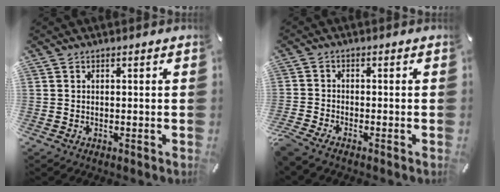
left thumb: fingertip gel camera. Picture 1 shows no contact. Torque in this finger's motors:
{"motor_torque": [-0.78, 1.55, 1.11, 1.11, 0.26]}